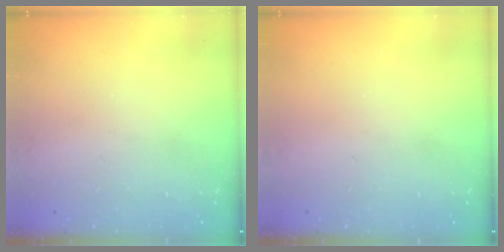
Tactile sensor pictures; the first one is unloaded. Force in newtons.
{"total": 0.0}